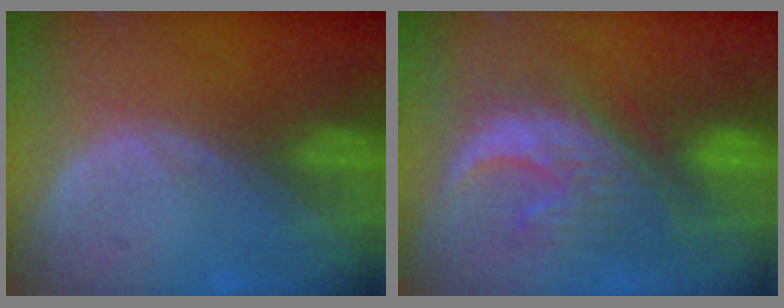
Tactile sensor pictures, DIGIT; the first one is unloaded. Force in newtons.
{"total": 9.5, "press": 9.4, "slide": 1.2}